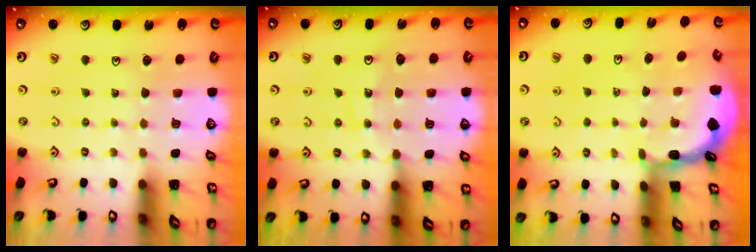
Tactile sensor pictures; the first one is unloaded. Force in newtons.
{"total": 13.0, "press": 12.4, "slide": 3.9}
{"total": 1.5, "press": 1.5, "slide": 0.1}